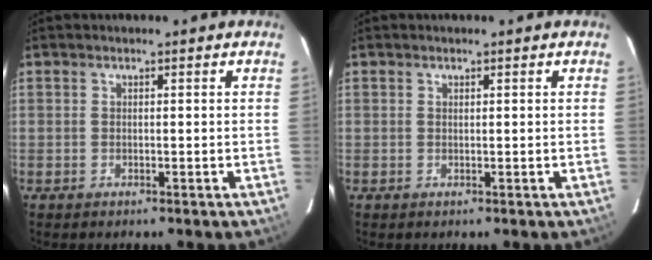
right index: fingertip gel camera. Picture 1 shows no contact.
{"total": 0.0}